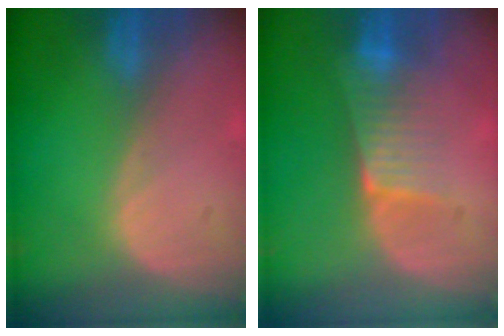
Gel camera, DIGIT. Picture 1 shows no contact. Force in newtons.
{"total": 6.5, "press": 5.6, "slide": 3.3}